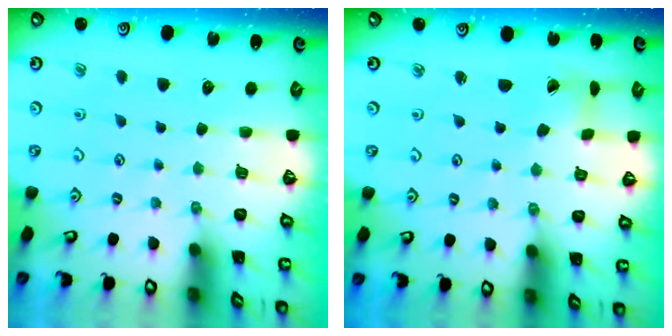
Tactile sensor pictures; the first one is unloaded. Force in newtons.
{"total": 1.1, "press": 1.1, "slide": 0.2}